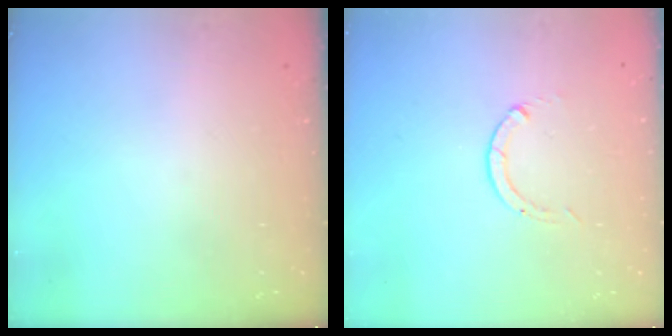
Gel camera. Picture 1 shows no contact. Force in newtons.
{"total": 0.0}